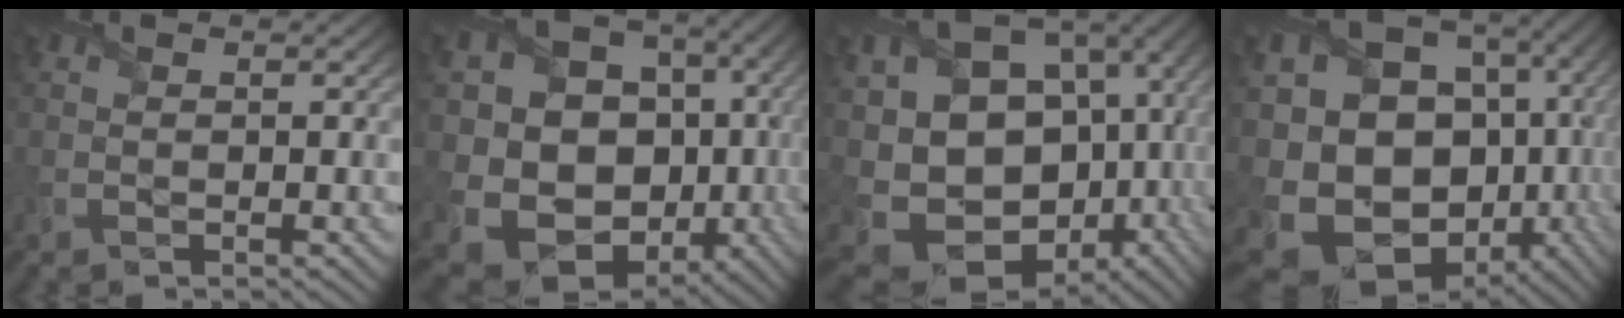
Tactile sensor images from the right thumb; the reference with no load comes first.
{"total": 17.8, "force": [-1.1, 15.6, 8.5], "torque": [-0.198, -0.046, 0.009]}
{"total": 18.2, "force": [-0.9, 14.0, 11.6], "torque": [-0.234, -0.051, 0.053]}
{"total": 20.4, "force": [-3.6, 16.3, 11.8], "torque": [-0.262, -0.038, -0.023]}